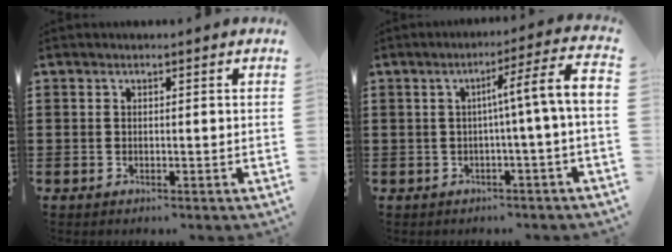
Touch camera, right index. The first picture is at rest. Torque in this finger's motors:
{"motor_torque": [1.11, -0.54, 0.51, 0.15]}